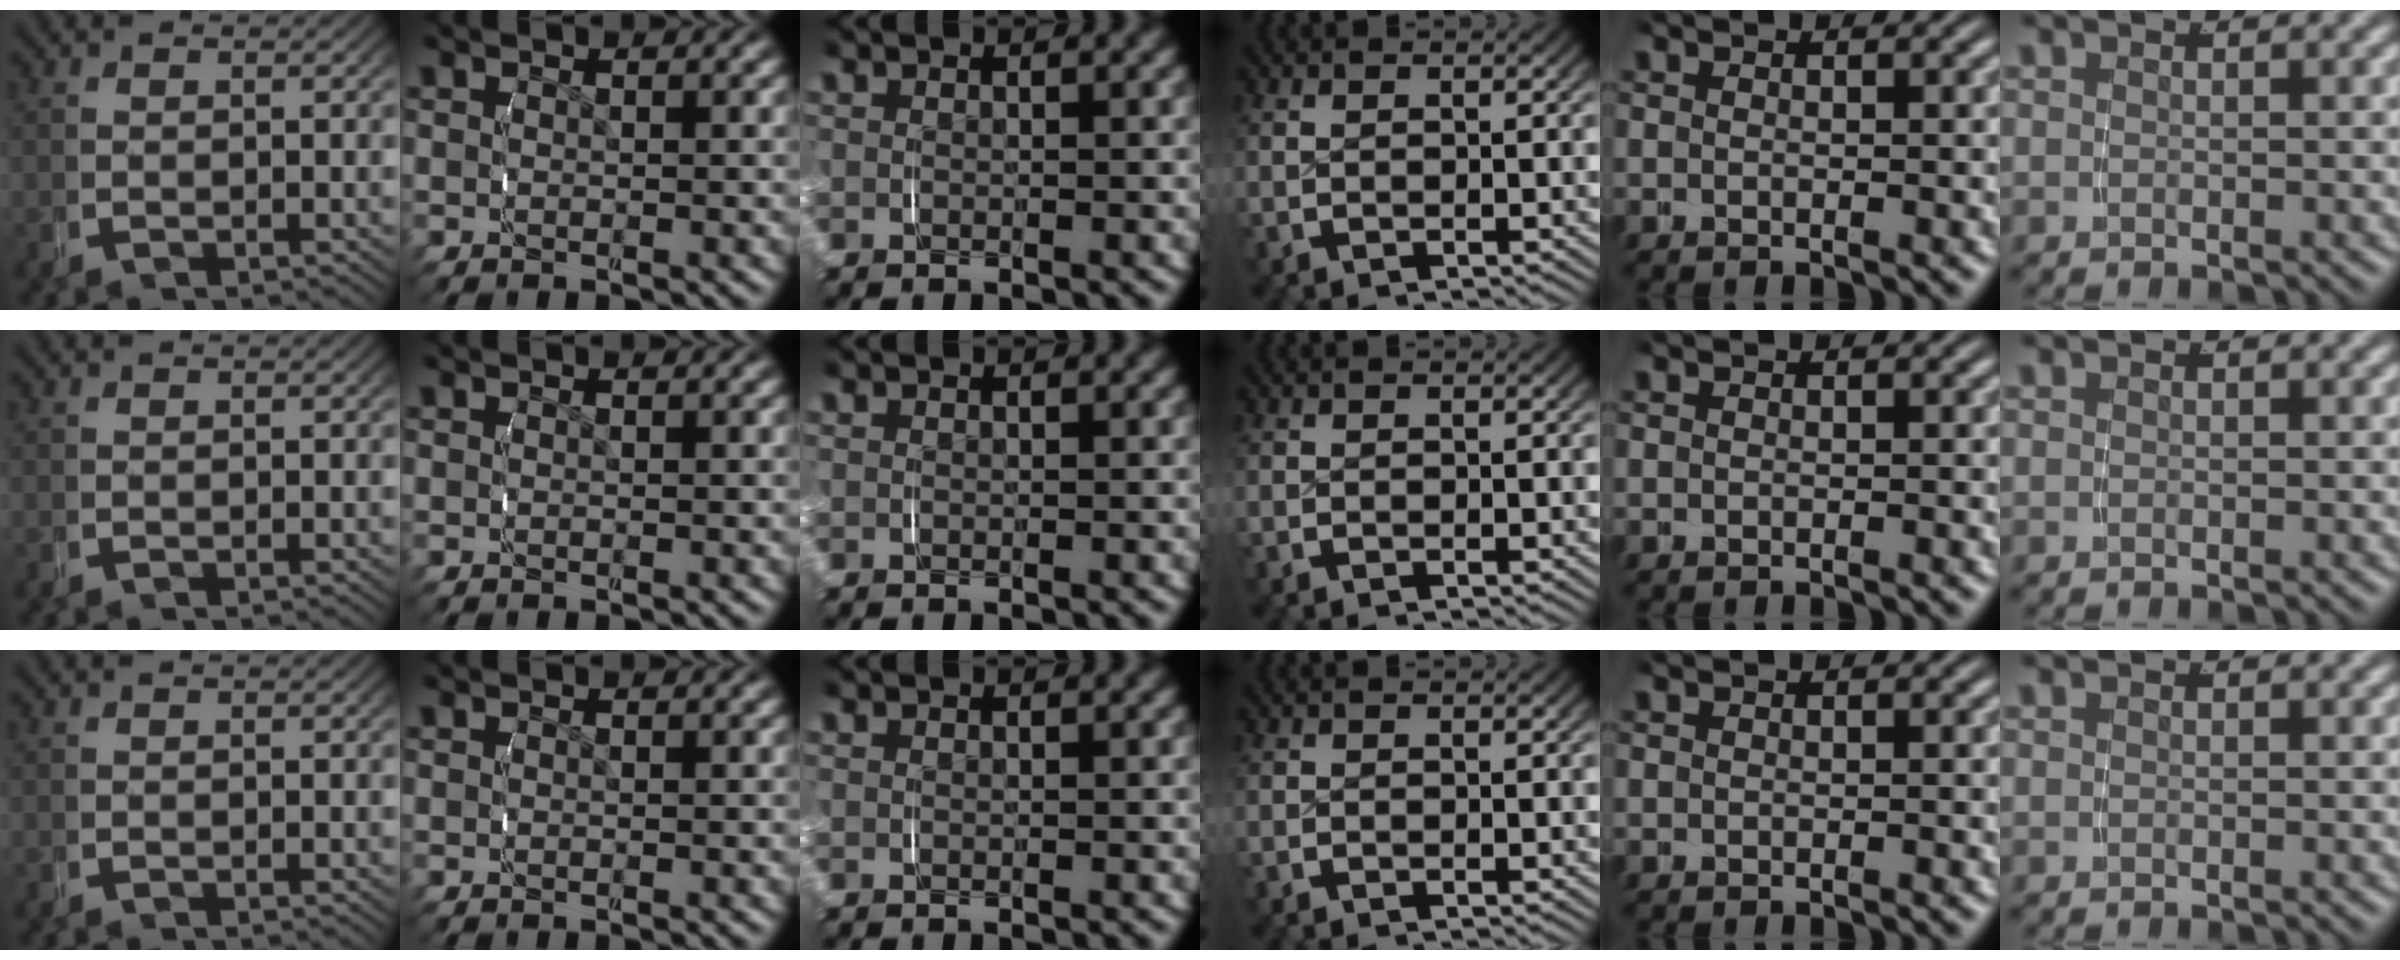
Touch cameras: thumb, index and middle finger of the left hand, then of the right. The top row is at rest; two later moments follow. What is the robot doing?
{"motion": "grasp_and_lifting", "object": "knife"}